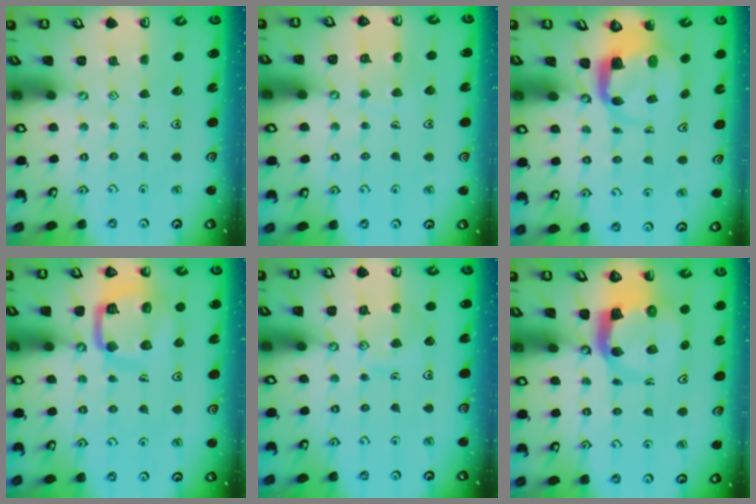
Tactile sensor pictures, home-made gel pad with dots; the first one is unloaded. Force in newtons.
{"total": 5.6, "press": 5.6, "slide": 0.5}
{"total": 4.0, "press": 3.9, "slide": 0.4}
{"total": 13.7, "press": 13.7, "slide": 1.4}
{"total": 8.8, "press": 8.7, "slide": 0.8}
{"total": 6.7, "press": 6.6, "slide": 1.0}